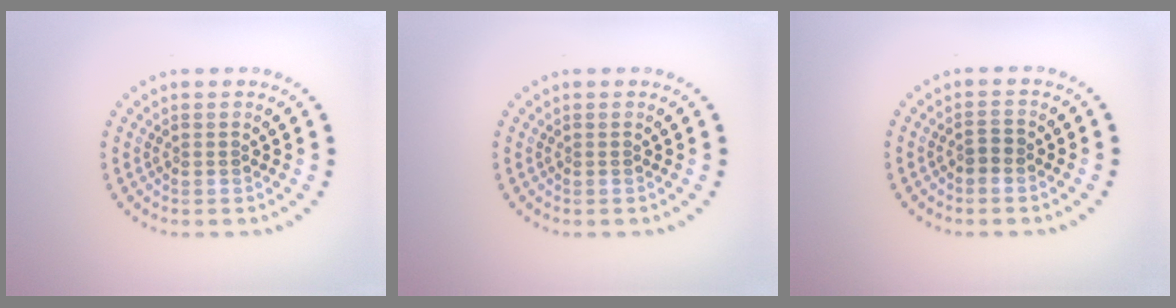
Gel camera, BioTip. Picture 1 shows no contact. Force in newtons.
{"total": 0.0}
{"total": 1.1, "press": 1.0, "slide": 0.5}